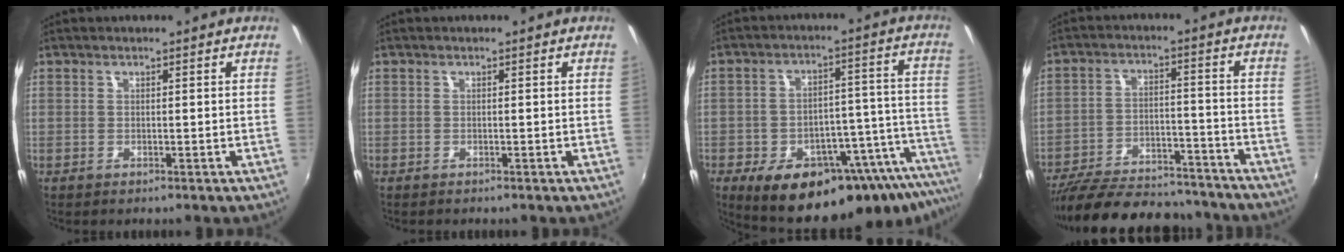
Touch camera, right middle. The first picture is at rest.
{"total": 0.0}
{"total": 25.3, "force": [-18.3, 9.7, 14.5], "torque": [-0.201, -0.005, -0.237]}
{"total": 23.6, "force": [-20.2, 7.3, 9.7], "torque": [-0.196, -0.011, -0.285]}